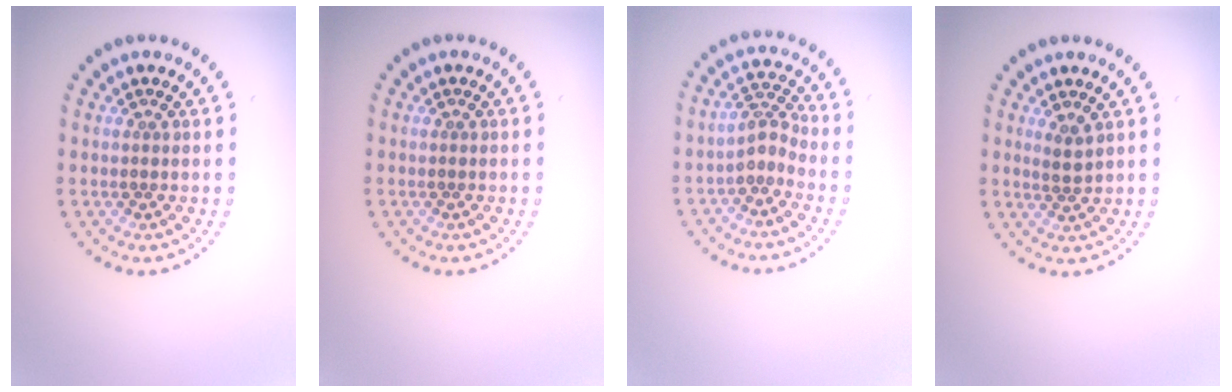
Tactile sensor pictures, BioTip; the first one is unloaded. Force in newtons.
{"total": 0.0}
{"total": 2.3, "press": 1.6, "slide": 1.6}
{"total": 1.3, "press": 1.1, "slide": 0.7}